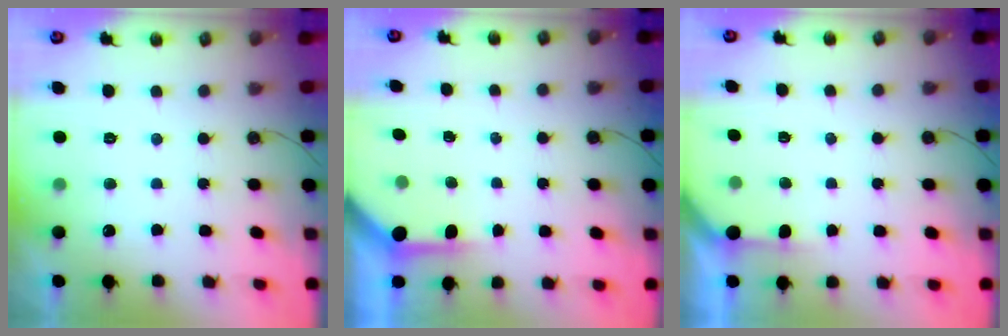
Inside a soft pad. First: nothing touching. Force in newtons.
{"total": 3.9, "press": 3.8, "slide": 0.3}
{"total": 2.9, "press": 2.9, "slide": 0.2}